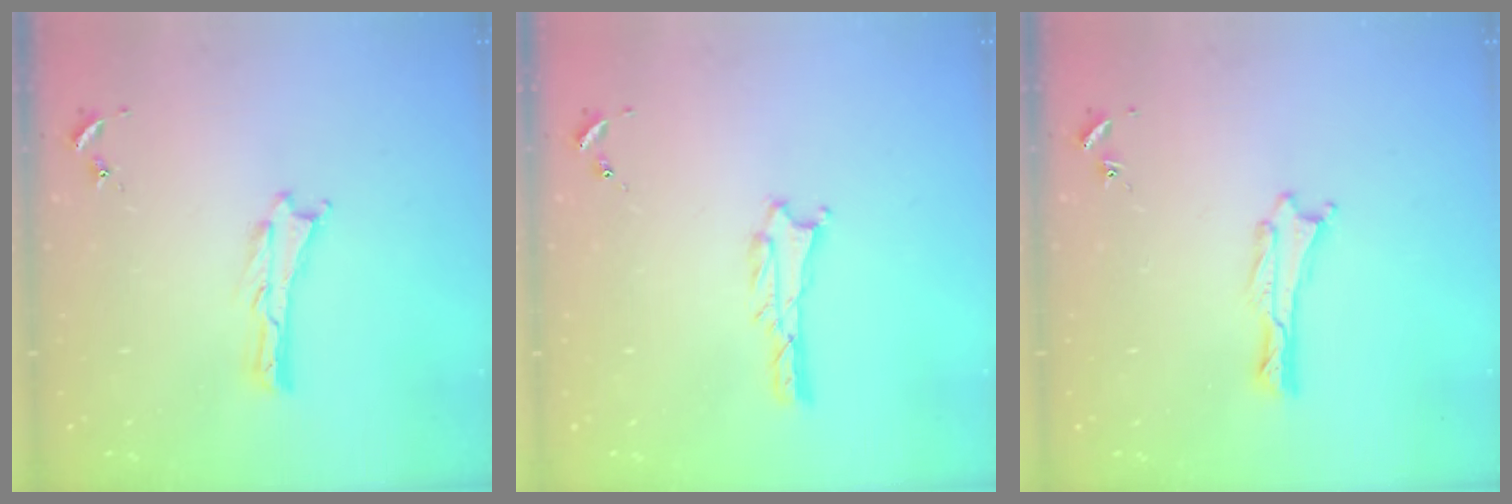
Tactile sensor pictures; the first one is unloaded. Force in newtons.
{"total": 1.0, "press": 1.0, "slide": 0.1}
{"total": 0.0}